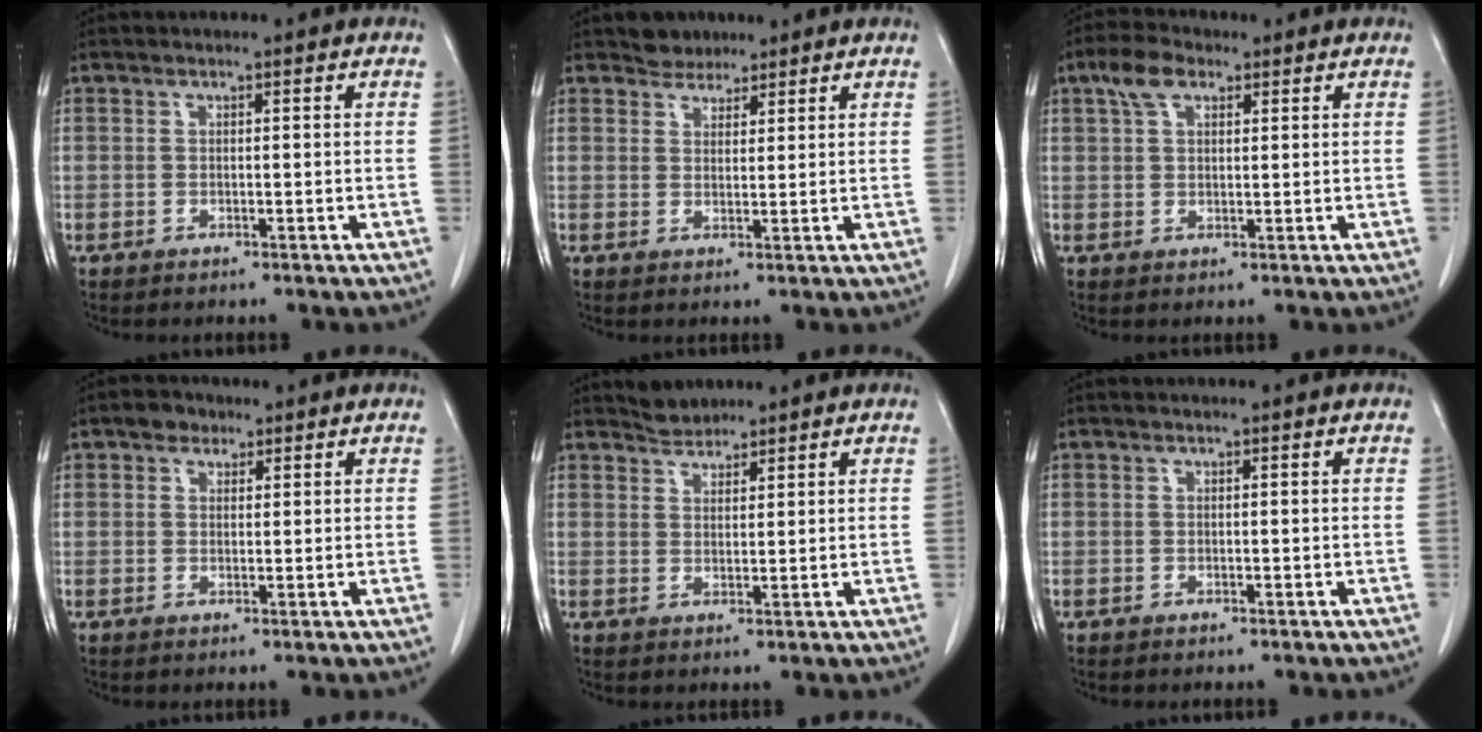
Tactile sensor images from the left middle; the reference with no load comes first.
{"total": 3.0, "force": [2.5, 1.6, 0.1], "torque": [-0.001, 0.005, 0.041]}
{"total": 4.6, "force": [2.5, 2.3, 3.1], "torque": [-0.068, 0.016, 0.049]}
{"total": 2.4, "force": [1.5, 1.7, 0.8], "torque": [-0.014, 0.006, 0.022]}
{"total": 2.6, "force": [2.5, 0.7, -0.1], "torque": [-0.002, 0.004, 0.046]}
{"total": 0.0}